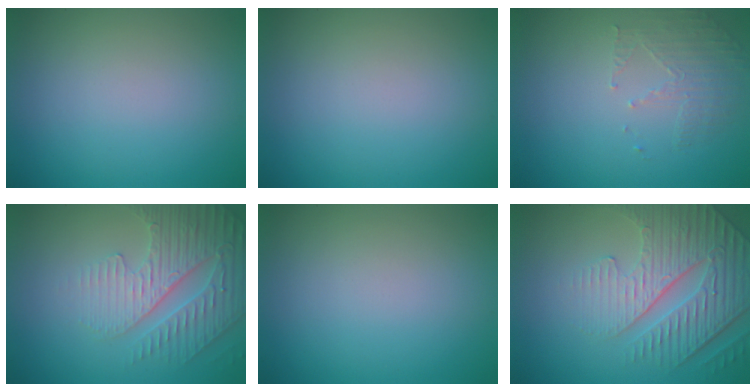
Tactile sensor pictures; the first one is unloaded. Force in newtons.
{"total": 0.0}
{"total": 1.7, "press": 0.9, "slide": 1.4}
{"total": 4.7, "press": 3.9, "slide": 2.7}
{"total": 0.0}
{"total": 4.8, "press": 4.6, "slide": 1.6}